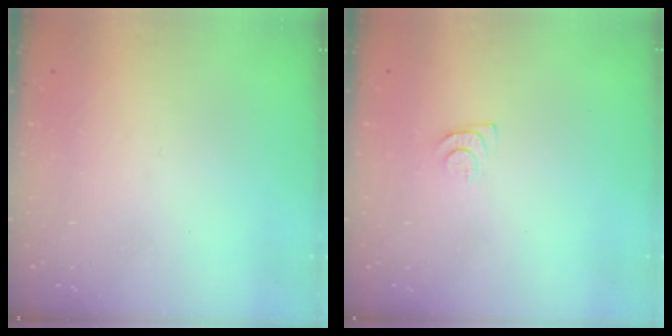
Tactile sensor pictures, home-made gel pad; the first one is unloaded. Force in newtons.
{"total": 4.6, "press": 4.6, "slide": 0.7}